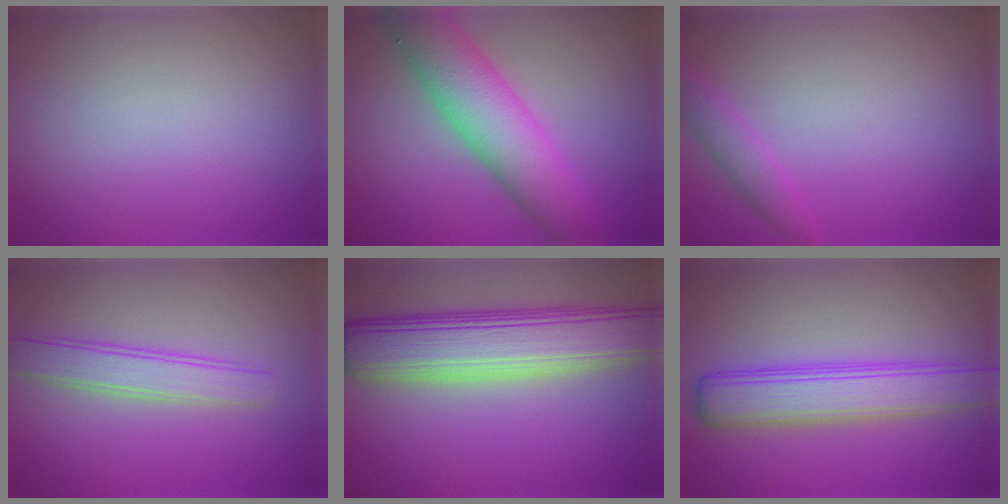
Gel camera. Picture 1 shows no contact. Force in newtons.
{"total": 7.9, "press": 7.9, "slide": 0.3}
{"total": 1.9, "press": 1.9, "slide": 0.1}
{"total": 3.3, "press": 3.3, "slide": 0.1}
{"total": 9.1, "press": 9.1, "slide": 0.6}
{"total": 5.6, "press": 5.6, "slide": 0.1}